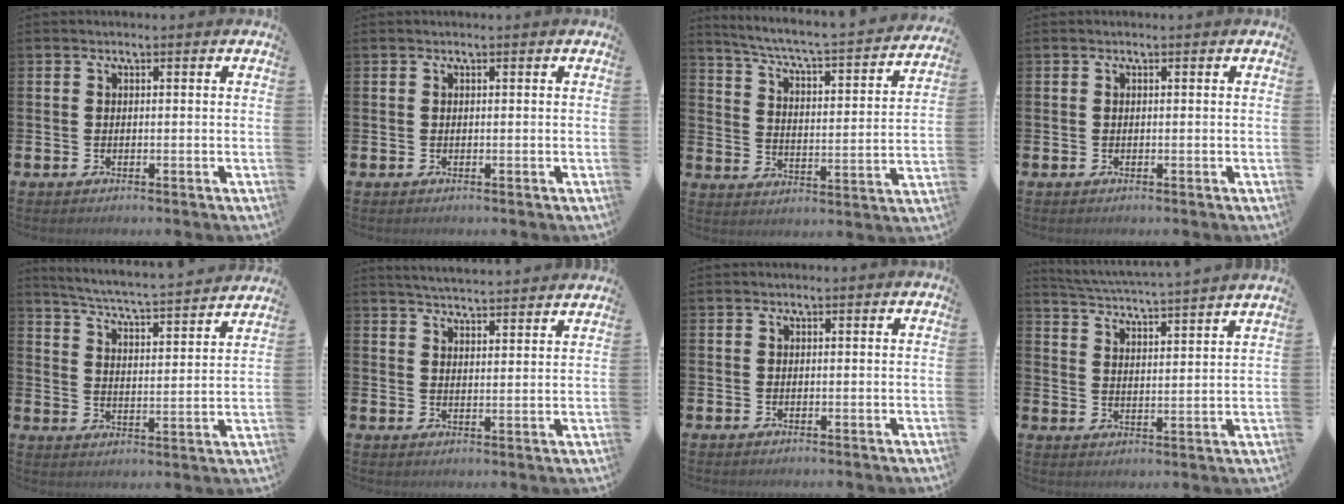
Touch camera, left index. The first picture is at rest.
{"total": 0.0}
{"total": 5.4, "force": [4.9, 0.2, 2.2], "torque": [-0.068, -0.046, 0.074]}
{"total": 0.0}
{"total": 5.2, "force": [5.0, -0.4, 1.2], "torque": [-0.047, -0.049, 0.080]}
{"total": 4.9, "force": [4.9, -0.2, 0.2], "torque": [-0.019, -0.029, 0.088]}
{"total": 0.0}
{"total": 4.9, "force": [4.8, -0.6, 0.7], "torque": [-0.034, -0.041, 0.082]}